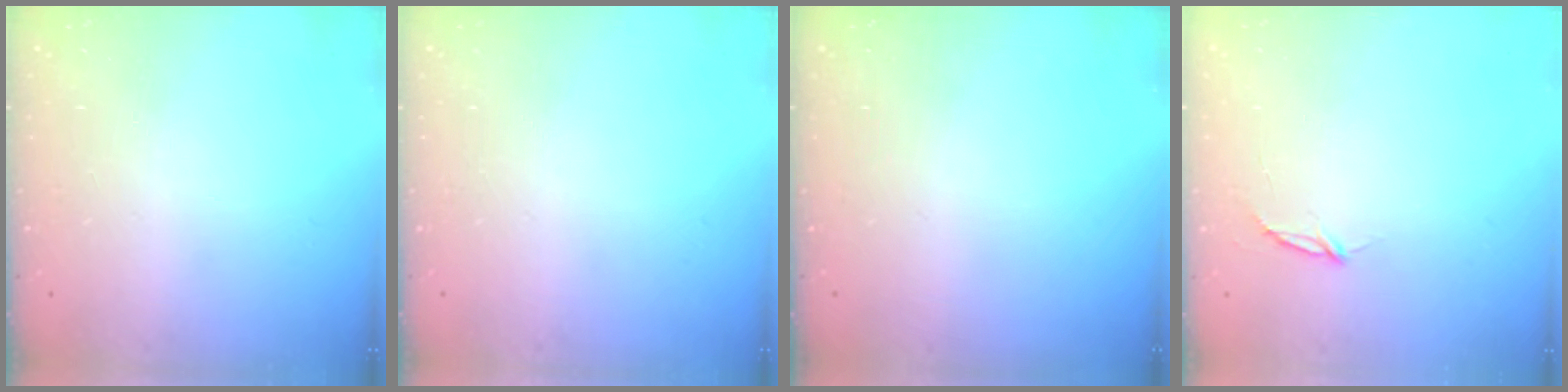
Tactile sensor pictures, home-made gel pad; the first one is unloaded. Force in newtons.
{"total": 0.0}
{"total": 0.0}
{"total": 2.8, "press": 2.8, "slide": 0.3}